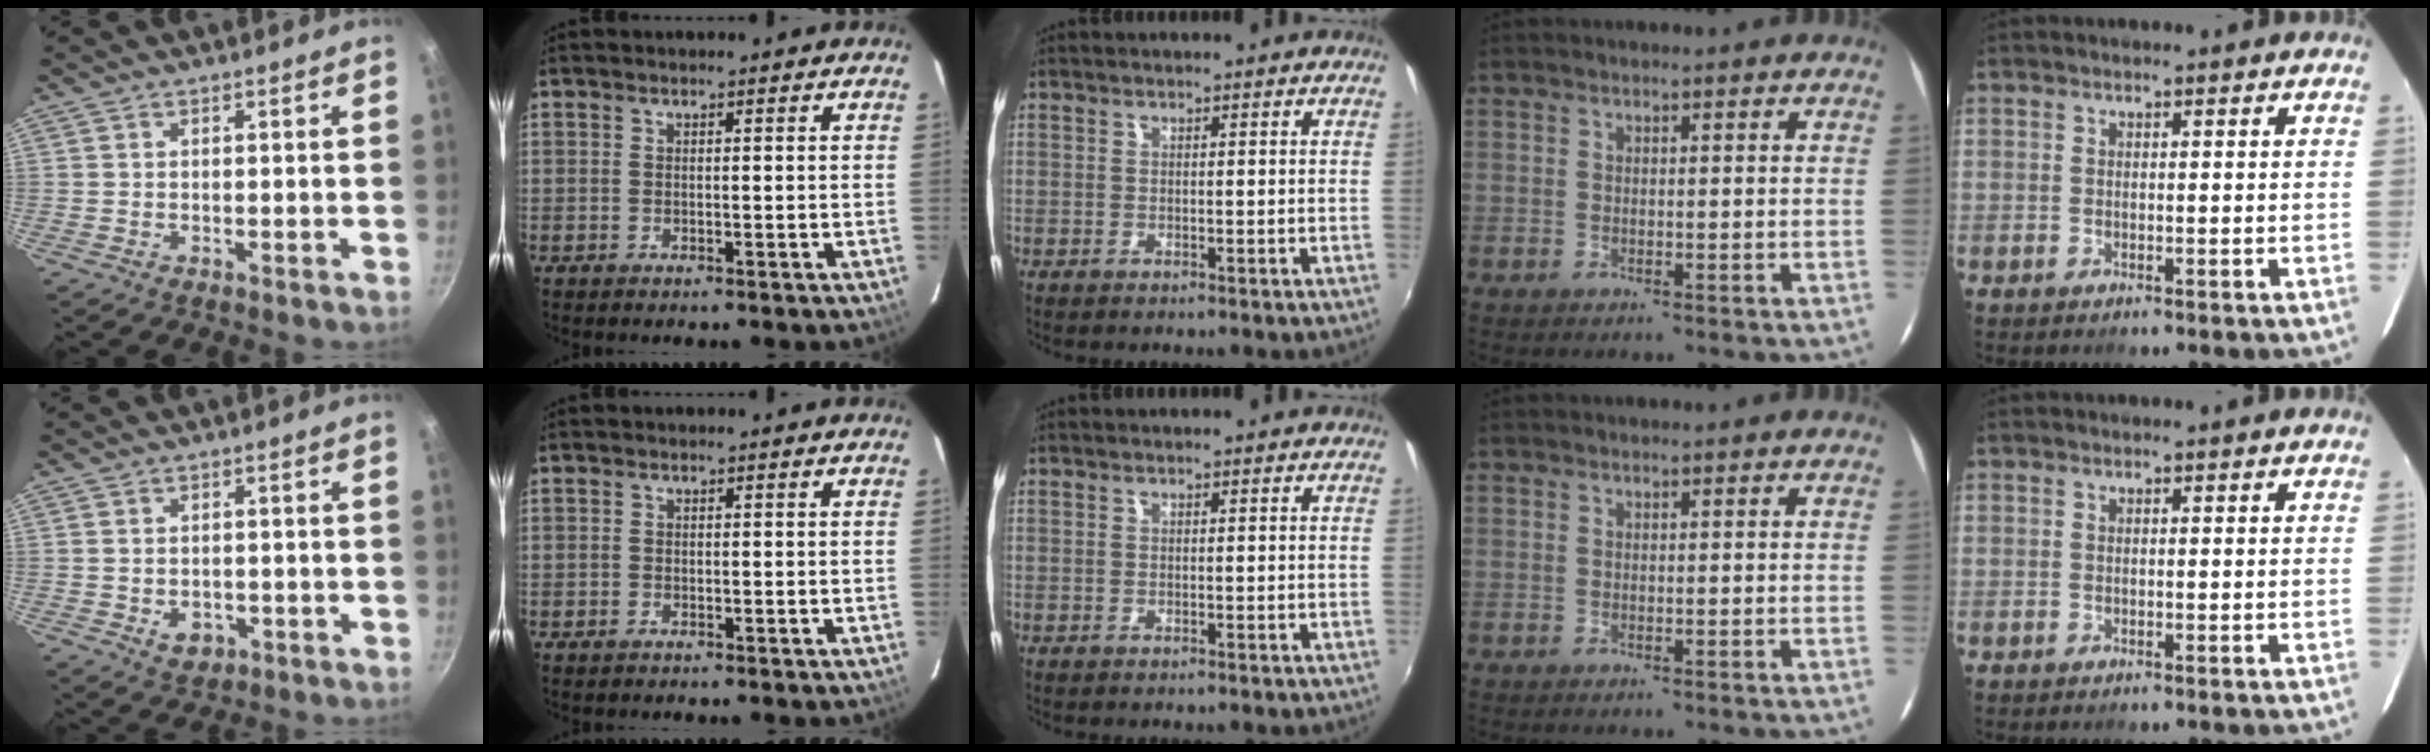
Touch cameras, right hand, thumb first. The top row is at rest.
{"thumb": {"total": 3.8, "force": [-1.2, 2.9, 2.2], "torque": [-0.025, 0.005, -0.008]}, "index": {"total": 0.6, "force": [-0.5, 0.4, 0.0], "torque": [-0.002, 0.000, -0.010]}}